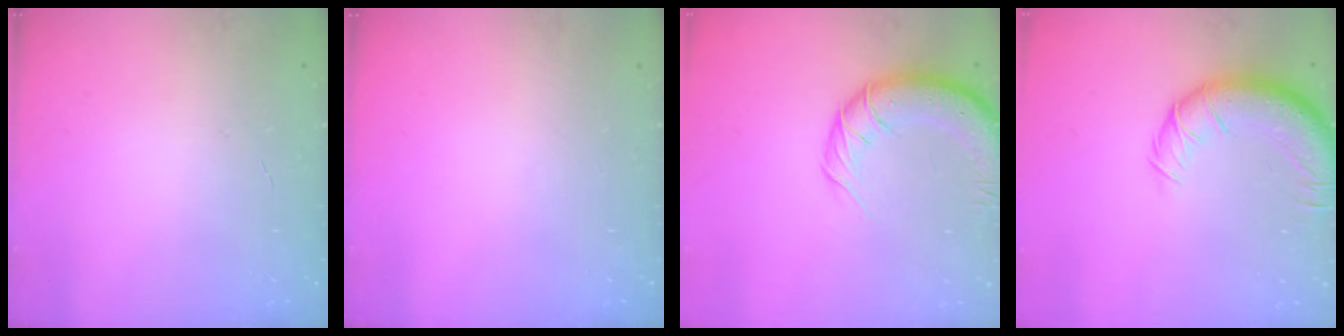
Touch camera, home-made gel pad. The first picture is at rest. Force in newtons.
{"total": 0.0}
{"total": 12.0, "press": 11.6, "slide": 3.0}
{"total": 14.7, "press": 14.4, "slide": 3.0}